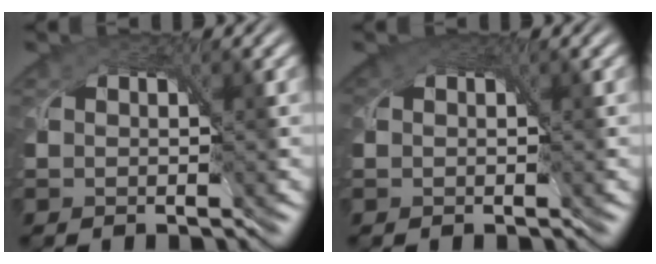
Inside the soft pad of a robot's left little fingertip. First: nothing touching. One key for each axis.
{"total": 0.9, "fx": 0.4, "fy": 0.6, "fz": 0.5, "tx": -0.011, "ty": 0.001, "tz": 0.005}